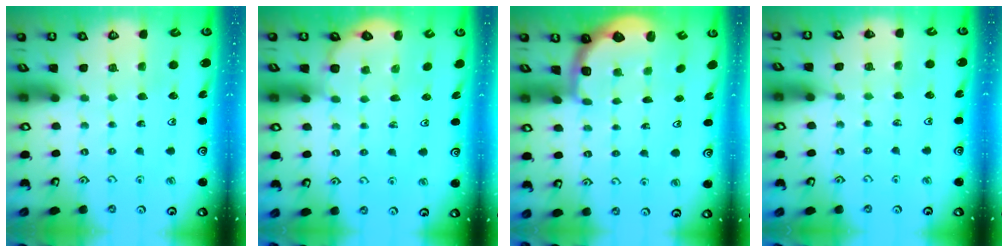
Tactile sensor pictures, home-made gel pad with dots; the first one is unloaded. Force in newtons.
{"total": 2.2, "press": 2.2, "slide": 0.3}
{"total": 2.6, "press": 2.0, "slide": 1.7}
{"total": 5.0, "press": 4.9, "slide": 0.8}